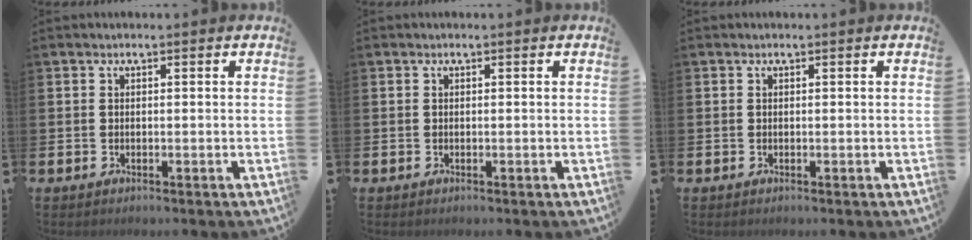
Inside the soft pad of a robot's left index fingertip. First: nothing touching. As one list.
[{"total": 0.0}, {"total": 0.0}]